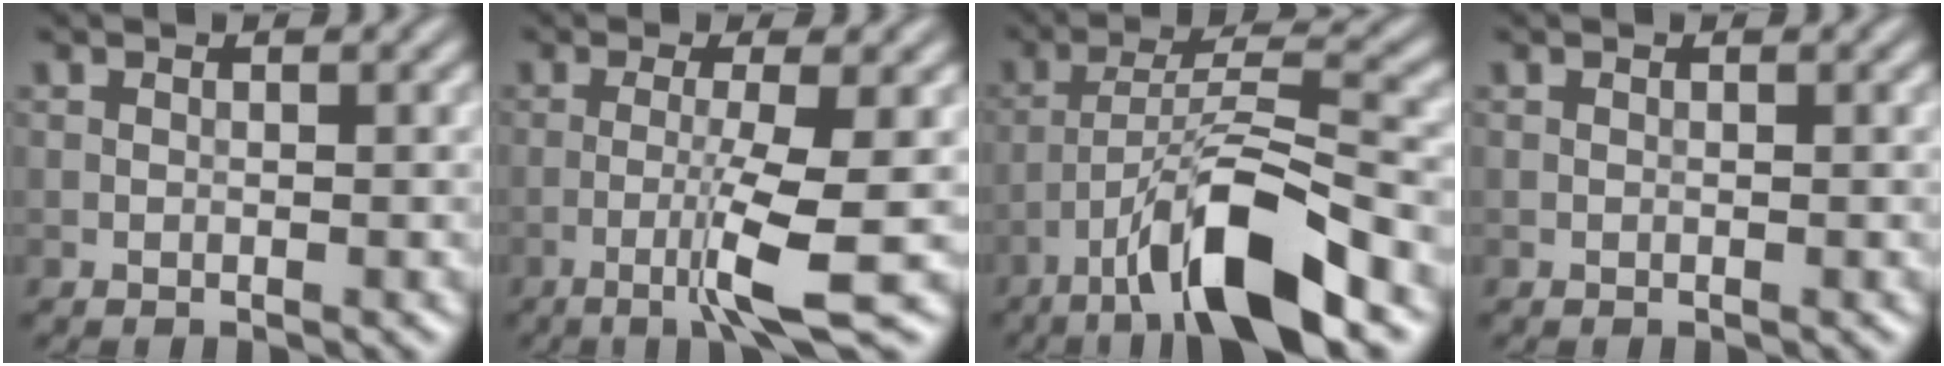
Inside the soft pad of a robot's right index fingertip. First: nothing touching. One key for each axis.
{"total": 5.1, "fx": -1.9, "fy": 0.1, "fz": 4.8, "tx": -0.090, "ty": 0.001, "tz": -0.043}
{"total": 10.2, "fx": -6.0, "fy": 1.9, "fz": 8.0, "tx": -0.135, "ty": 0.014, "tz": -0.107}
{"total": 0.0}